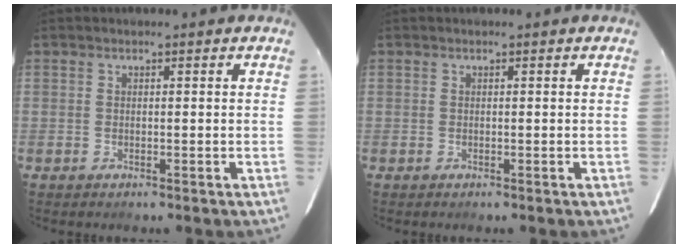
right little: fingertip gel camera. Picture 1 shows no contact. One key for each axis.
{"total": 0.0}